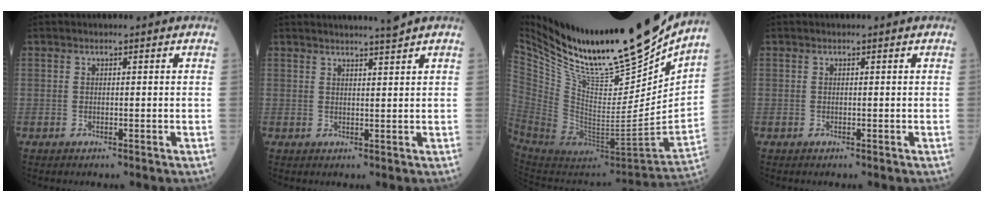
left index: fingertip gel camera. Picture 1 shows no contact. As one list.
[{"total": 3.1, "force": [2.8, -0.8, 0.9], "torque": [-0.016, -0.002, 0.044]}, {"total": 29.8, "force": [24.9, 4.2, 15.8], "torque": [-0.285, -0.068, 0.406]}, {"total": 0.0}]